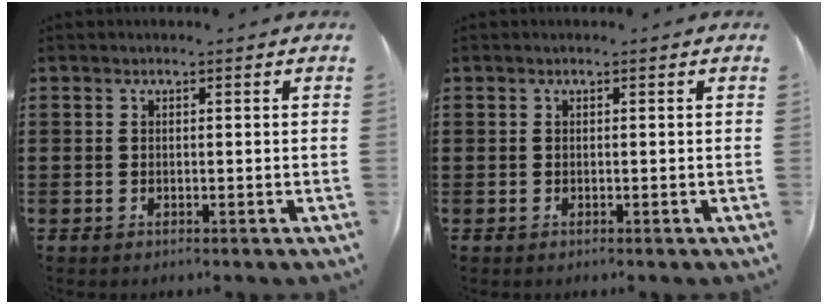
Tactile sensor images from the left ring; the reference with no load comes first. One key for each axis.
{"total": 0.0}